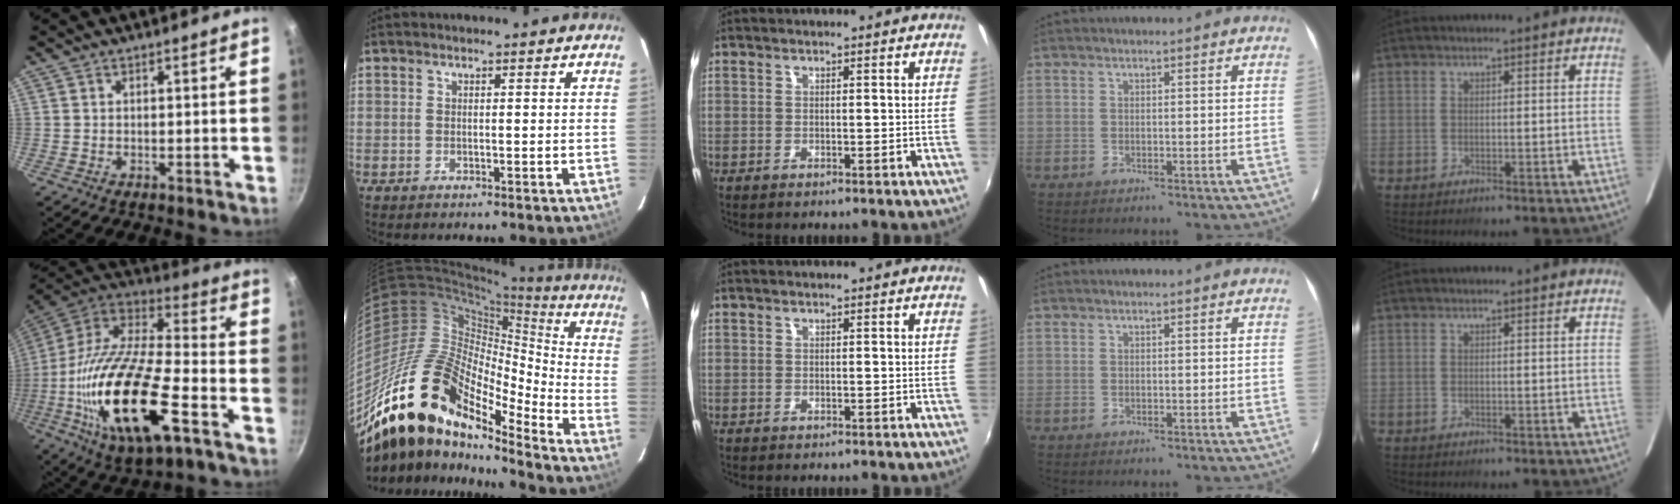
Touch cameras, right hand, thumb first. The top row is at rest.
{"thumb": {"total": 28.7, "force": [-9.7, 11.1, 24.6], "torque": [-0.456, 0.021, -0.185]}, "index": {"total": 23.5, "force": [-16.7, 9.8, 13.4], "torque": [-0.224, -0.025, -0.313]}}